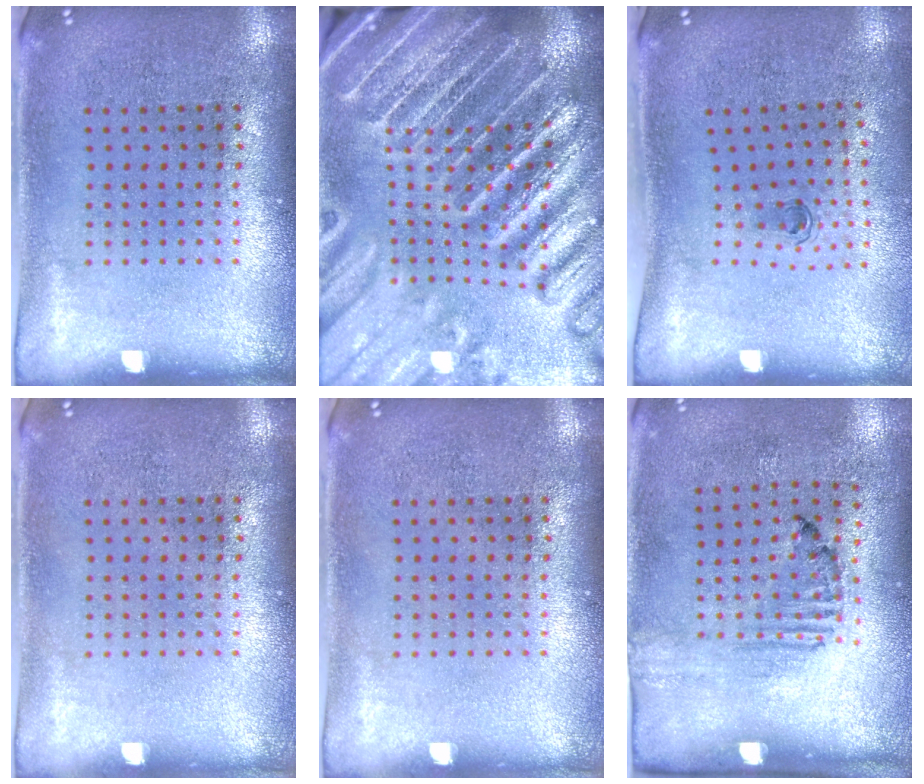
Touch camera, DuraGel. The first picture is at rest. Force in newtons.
{"total": 5.4, "press": 4.7, "slide": 2.6}
{"total": 0.6, "press": 0.3, "slide": 0.5}
{"total": 0.0}
{"total": 0.0}
{"total": 1.6, "press": 1.1, "slide": 1.2}